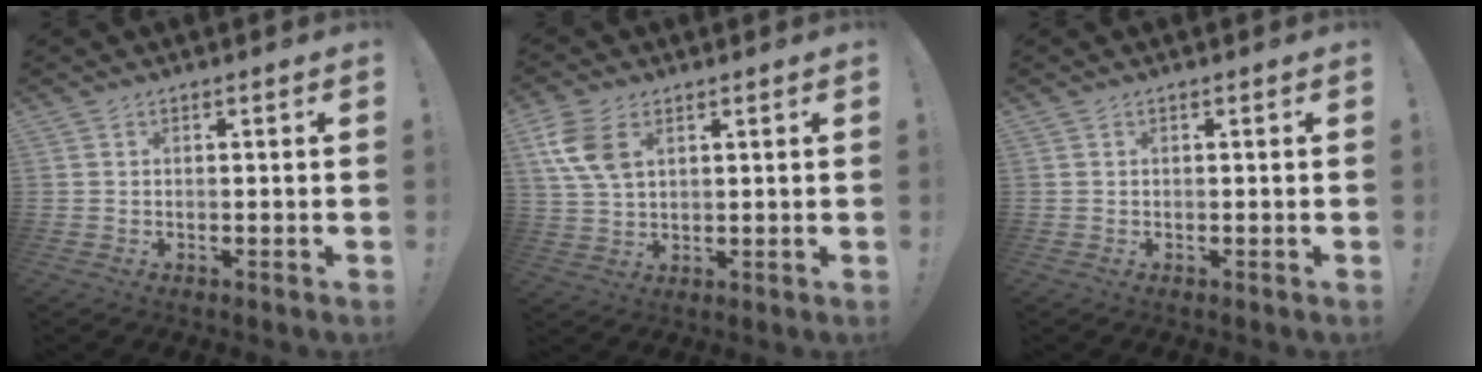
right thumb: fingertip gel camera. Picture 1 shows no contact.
{"total": 9.4, "force": [3.8, 5.7, 6.5], "torque": [-0.130, -0.002, 0.075]}
{"total": 0.0}